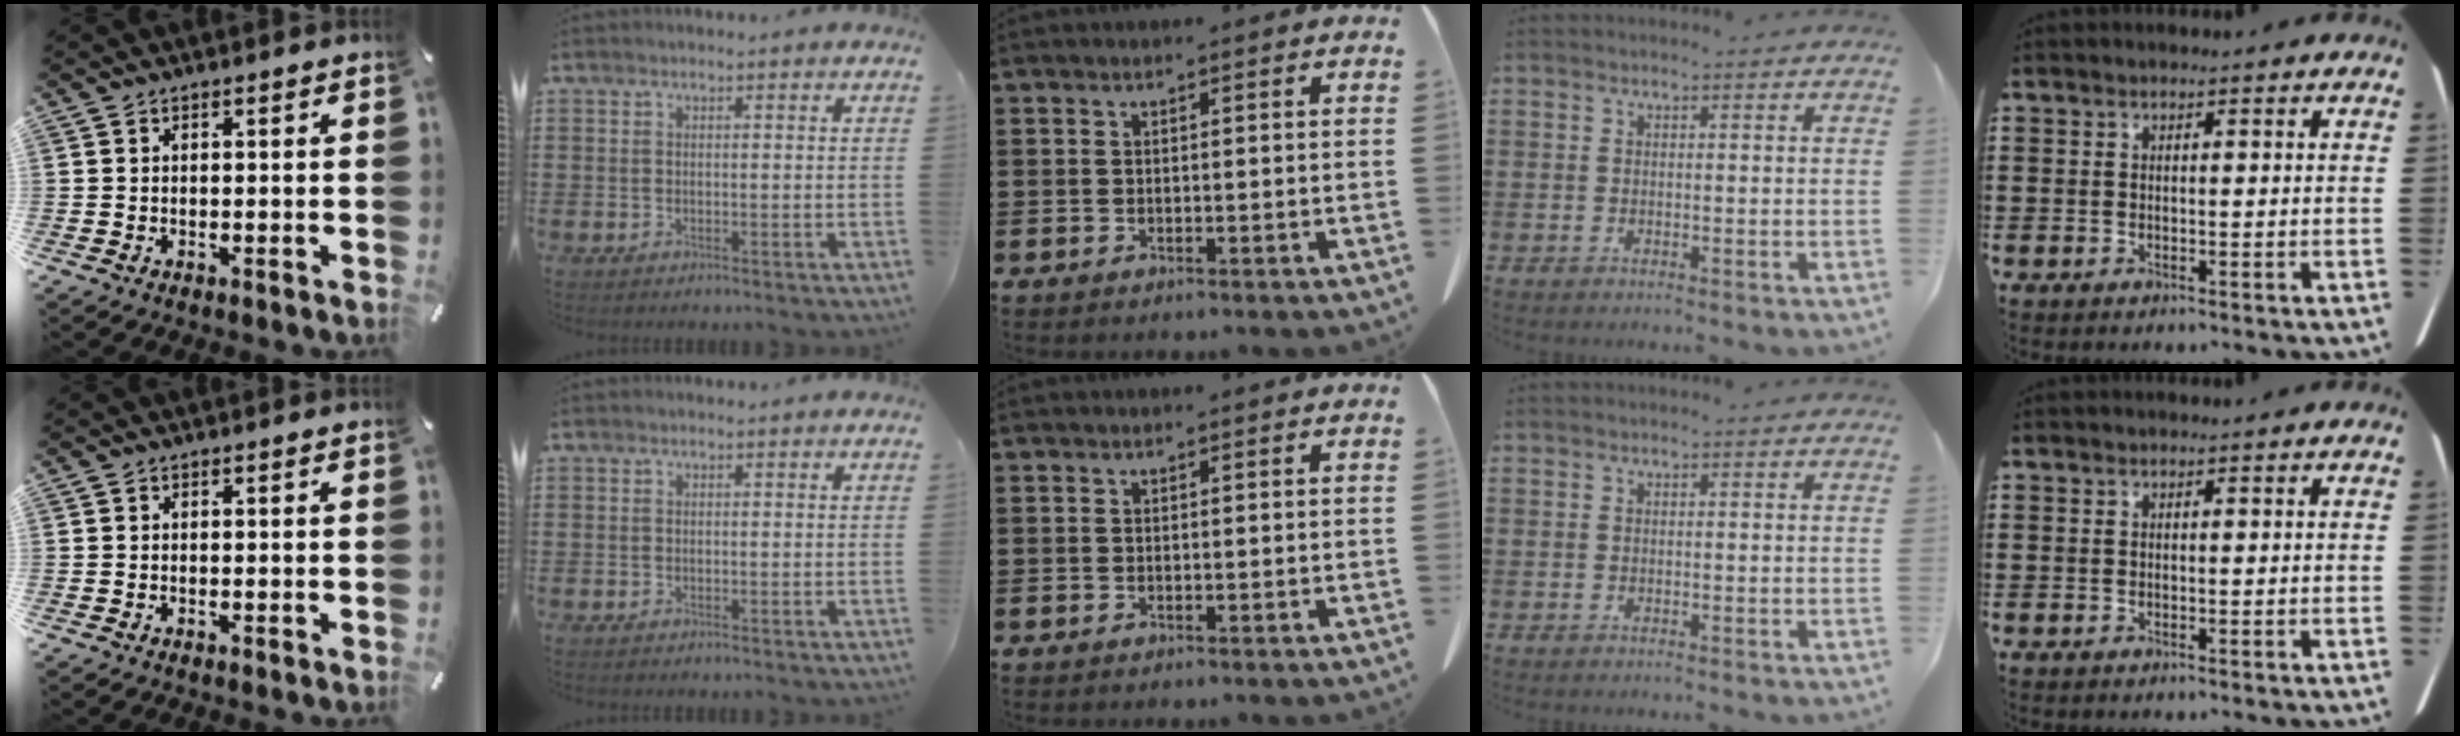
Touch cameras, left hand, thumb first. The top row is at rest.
{}